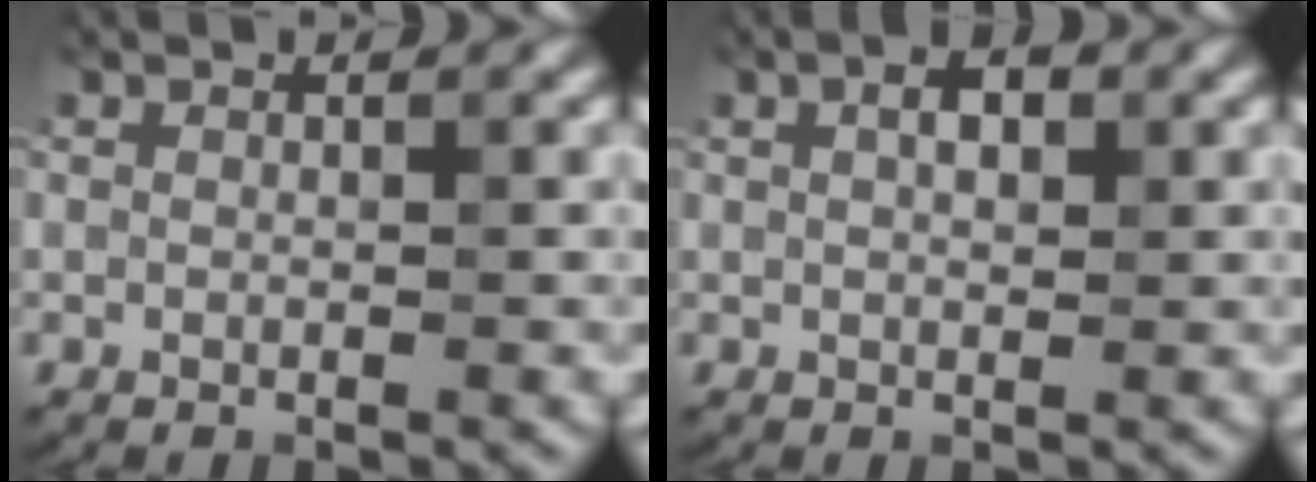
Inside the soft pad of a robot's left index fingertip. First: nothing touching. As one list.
[{"total": 1.6, "force": [0.3, 0.9, 1.3], "torque": [-0.025, 0.006, 0.010]}]